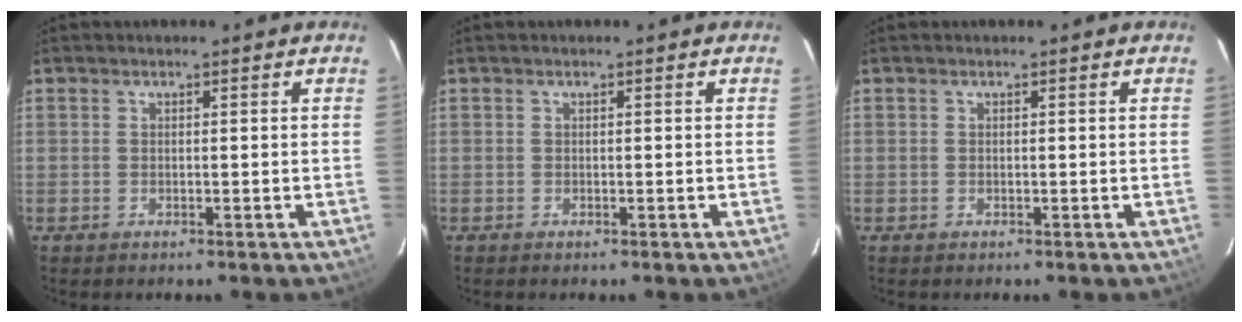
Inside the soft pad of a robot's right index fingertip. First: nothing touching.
{"total": 0.0}
{"total": 0.0}